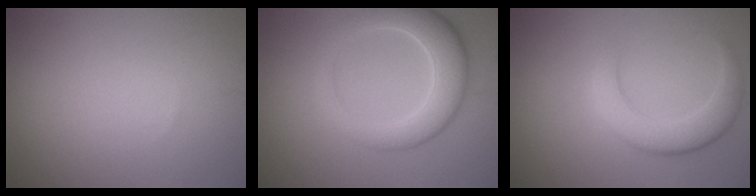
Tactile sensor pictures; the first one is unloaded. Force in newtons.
{"total": 5.8, "press": 5.8, "slide": 0.5}
{"total": 4.4, "press": 4.4, "slide": 0.3}